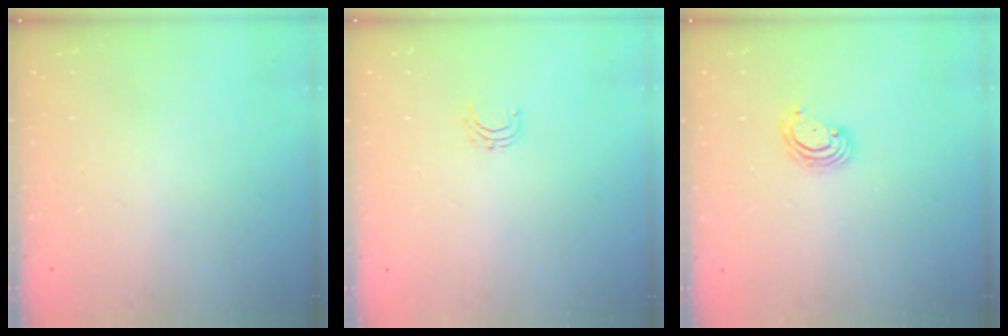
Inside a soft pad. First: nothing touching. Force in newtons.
{"total": 3.6, "press": 3.5, "slide": 0.4}
{"total": 4.2, "press": 4.2, "slide": 0.3}